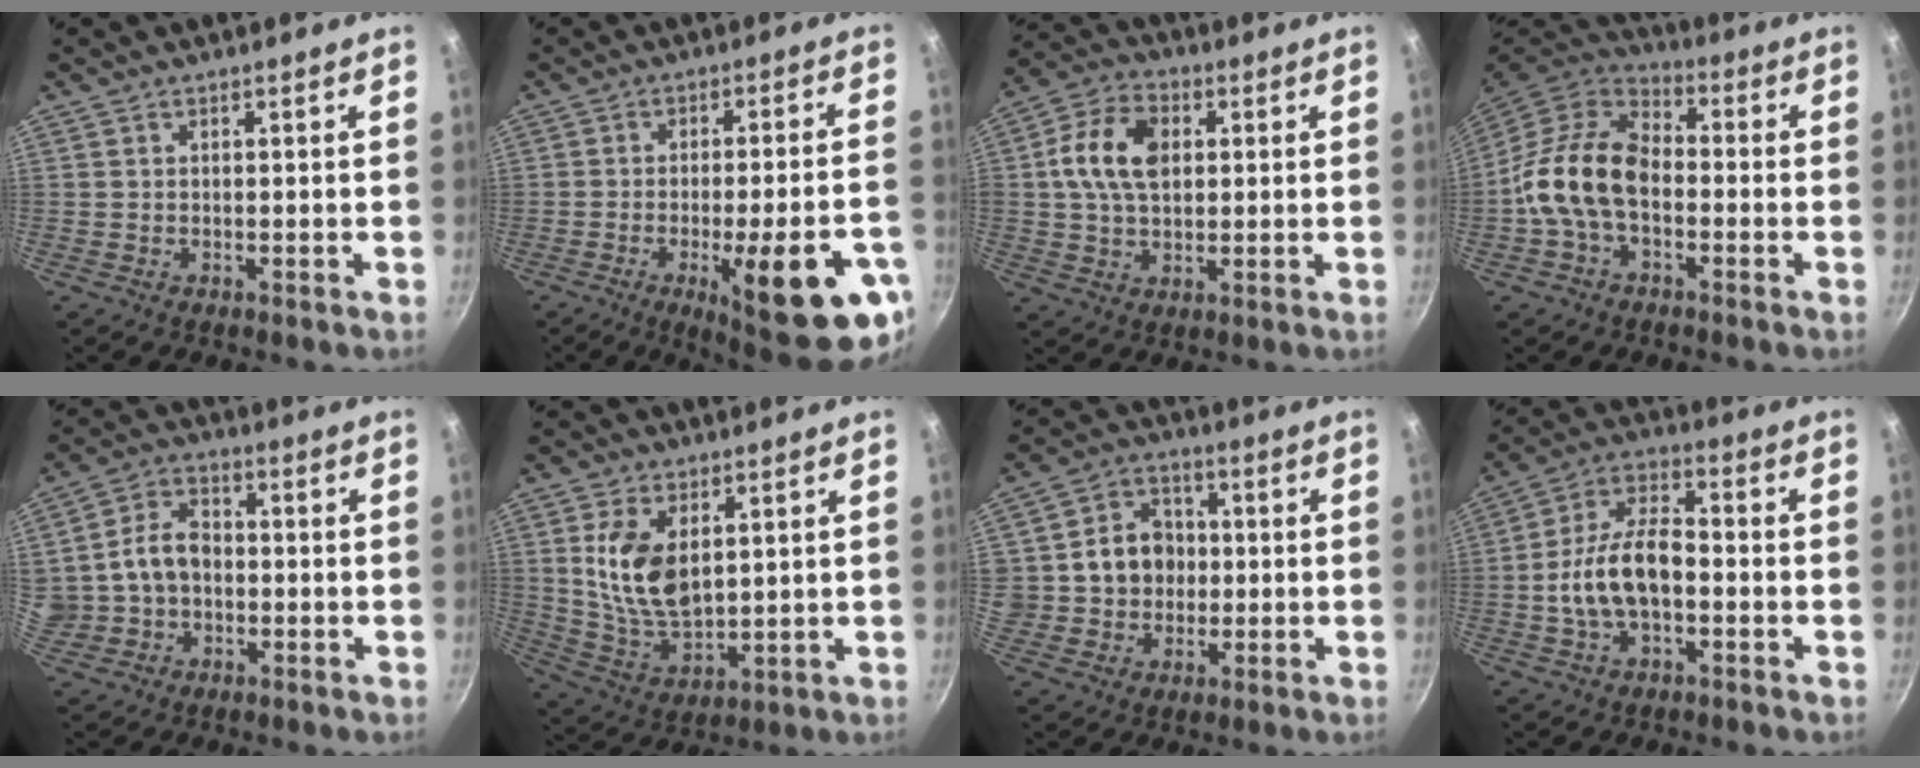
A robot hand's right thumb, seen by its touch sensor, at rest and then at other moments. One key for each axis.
{"total": 19.5, "fx": -7.3, "fy": 4.9, "fz": 17.4, "tx": -0.209, "ty": 0.015, "tz": -0.090}
{"total": 11.6, "fx": 1.9, "fy": 7.9, "fz": 8.3, "tx": -0.136, "ty": 0.011, "tz": 0.023}
{"total": 14.3, "fx": -2.4, "fy": 9.1, "fz": 10.8, "tx": -0.174, "ty": 0.039, "tz": -0.065}
{"total": 10.4, "fx": -0.5, "fy": 8.4, "fz": 6.1, "tx": -0.087, "ty": 0.024, "tz": -0.007}
{"total": 12.3, "fx": 3.0, "fy": 7.2, "fz": 9.5, "tx": -0.170, "ty": -0.026, "tz": 0.070}
{"total": 10.9, "fx": 0.4, "fy": 9.8, "fz": 4.8, "tx": -0.045, "ty": 0.017, "tz": 0.004}
{"total": 12.8, "fx": -2.3, "fy": 7.0, "fz": 10.4, "tx": -0.174, "ty": 0.041, "tz": -0.052}